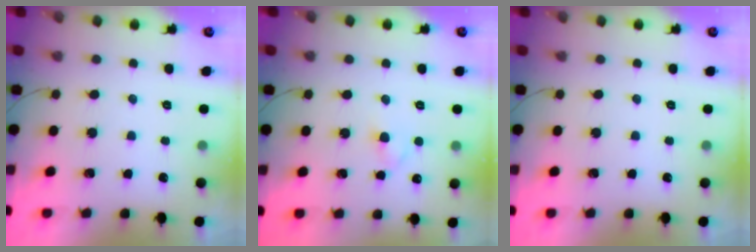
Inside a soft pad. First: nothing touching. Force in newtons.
{"total": 2.5, "press": 2.3, "slide": 1.0}
{"total": 0.0}